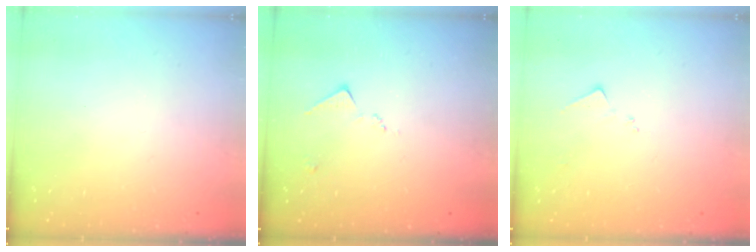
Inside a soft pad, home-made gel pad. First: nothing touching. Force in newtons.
{"total": 5.1, "press": 5.0, "slide": 0.7}
{"total": 6.8, "press": 6.7, "slide": 0.8}